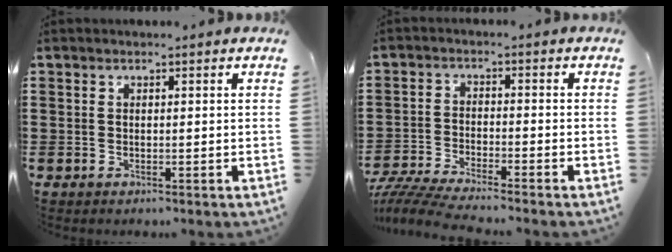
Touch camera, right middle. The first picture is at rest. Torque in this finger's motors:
{"motor_torque": [1.28, -0.85, 0.24, 0.07]}